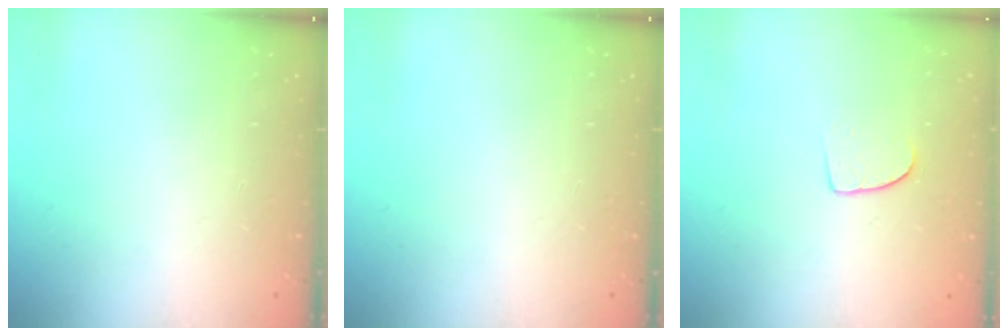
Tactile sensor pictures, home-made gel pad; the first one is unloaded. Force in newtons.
{"total": 0.0}
{"total": 6.8, "press": 6.7, "slide": 0.5}